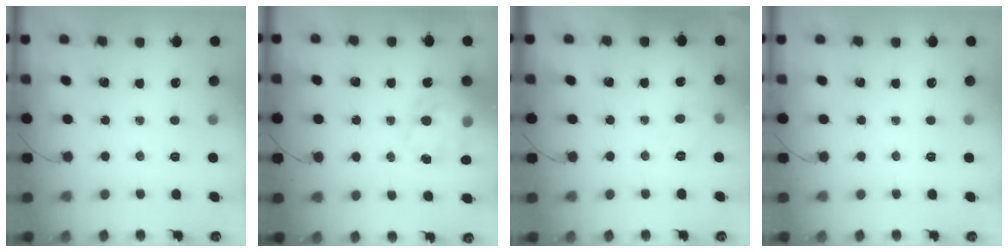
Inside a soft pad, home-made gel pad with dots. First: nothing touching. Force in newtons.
{"total": 17.1, "press": 16.6, "slide": 4.2}
{"total": 5.9, "press": 5.8, "slide": 1.4}
{"total": 0.0}